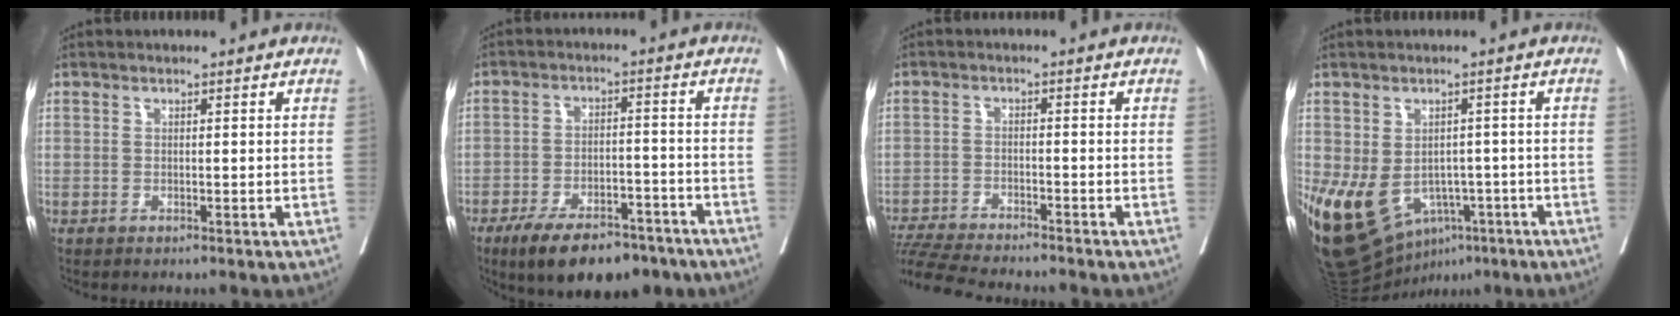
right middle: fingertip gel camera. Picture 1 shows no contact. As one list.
[{"total": 13.3, "force": [-9.8, 5.1, 7.3], "torque": [-0.104, 0.002, -0.152]}, {"total": 11.8, "force": [-10.9, 0.5, 4.7], "torque": [-0.079, -0.014, -0.174]}, {"total": 14.2, "force": [-6.1, 9.8, 8.2], "torque": [-0.167, 0.000, -0.078]}]